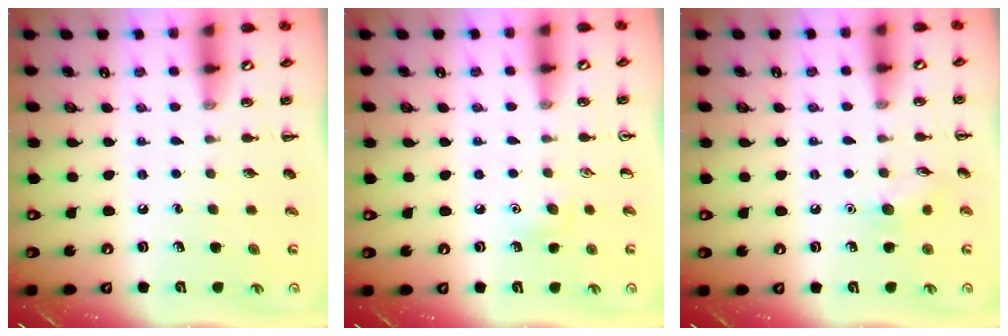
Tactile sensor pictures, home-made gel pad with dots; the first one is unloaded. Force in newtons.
{"total": 5.5, "press": 5.3, "slide": 1.5}
{"total": 6.6, "press": 6.4, "slide": 1.5}